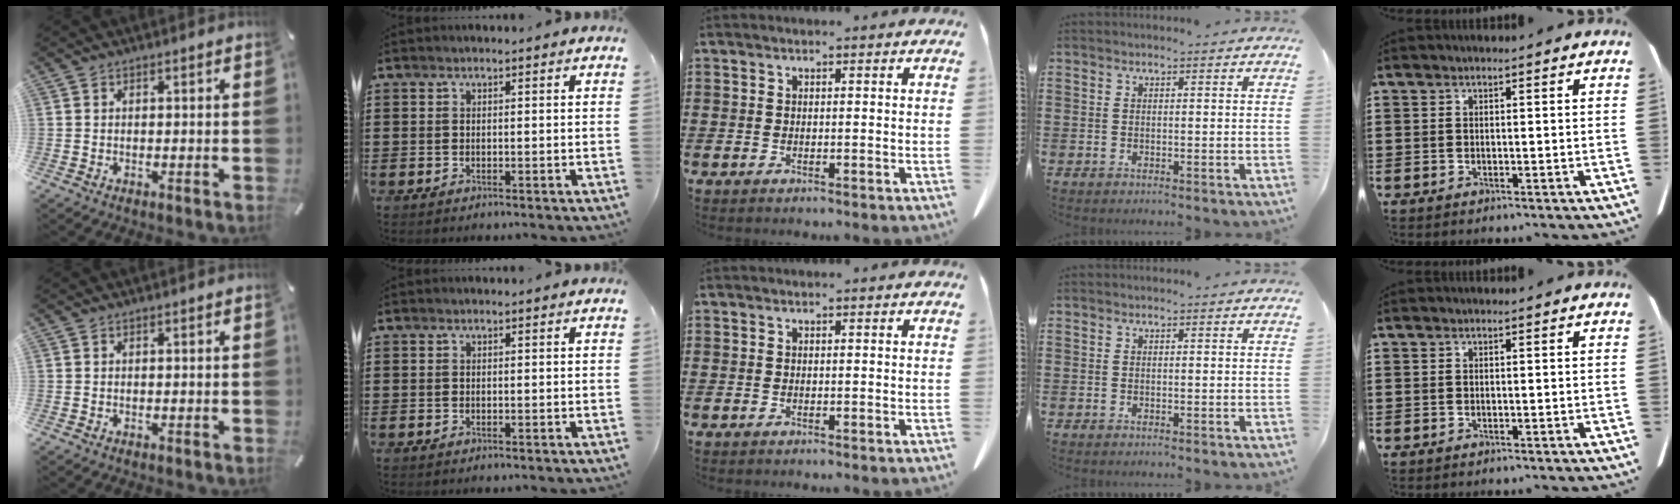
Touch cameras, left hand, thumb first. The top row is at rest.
{}